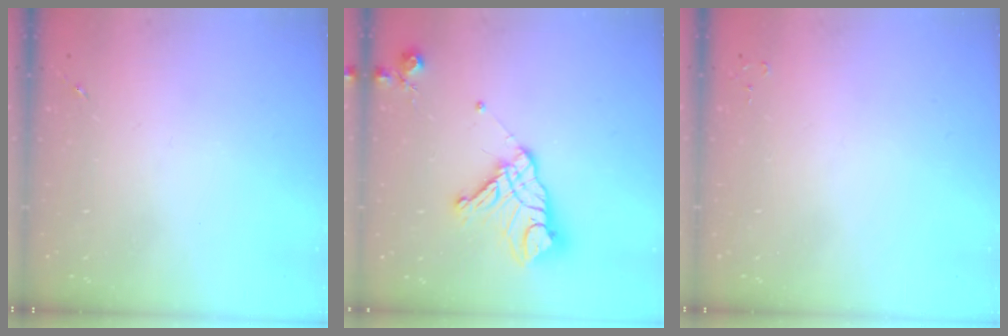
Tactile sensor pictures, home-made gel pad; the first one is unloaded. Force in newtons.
{"total": 14.0, "press": 13.9, "slide": 1.5}
{"total": 2.2, "press": 2.2, "slide": 0.2}